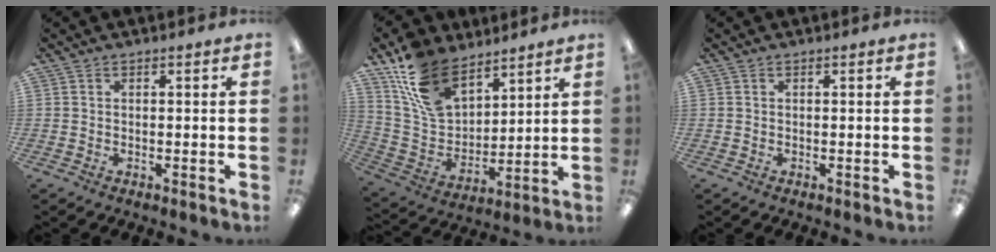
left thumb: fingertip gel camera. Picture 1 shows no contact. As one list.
[{"total": 16.2, "force": [10.8, 9.1, 8.0], "torque": [-0.166, -0.043, 0.209]}, {"total": 0.0}]